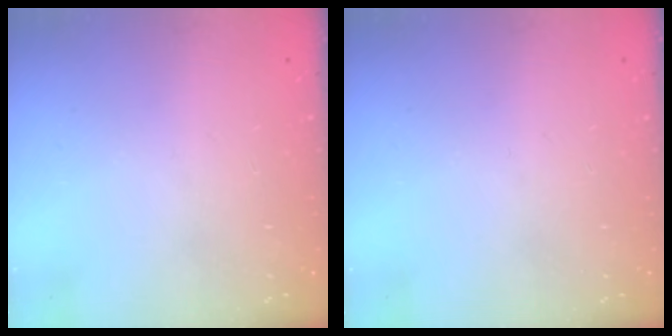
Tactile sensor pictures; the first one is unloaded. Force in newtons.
{"total": 0.0}